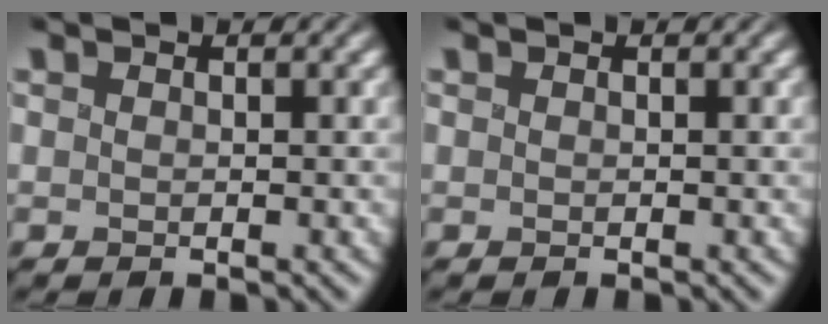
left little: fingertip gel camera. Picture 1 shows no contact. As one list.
[{"total": 0.0}]